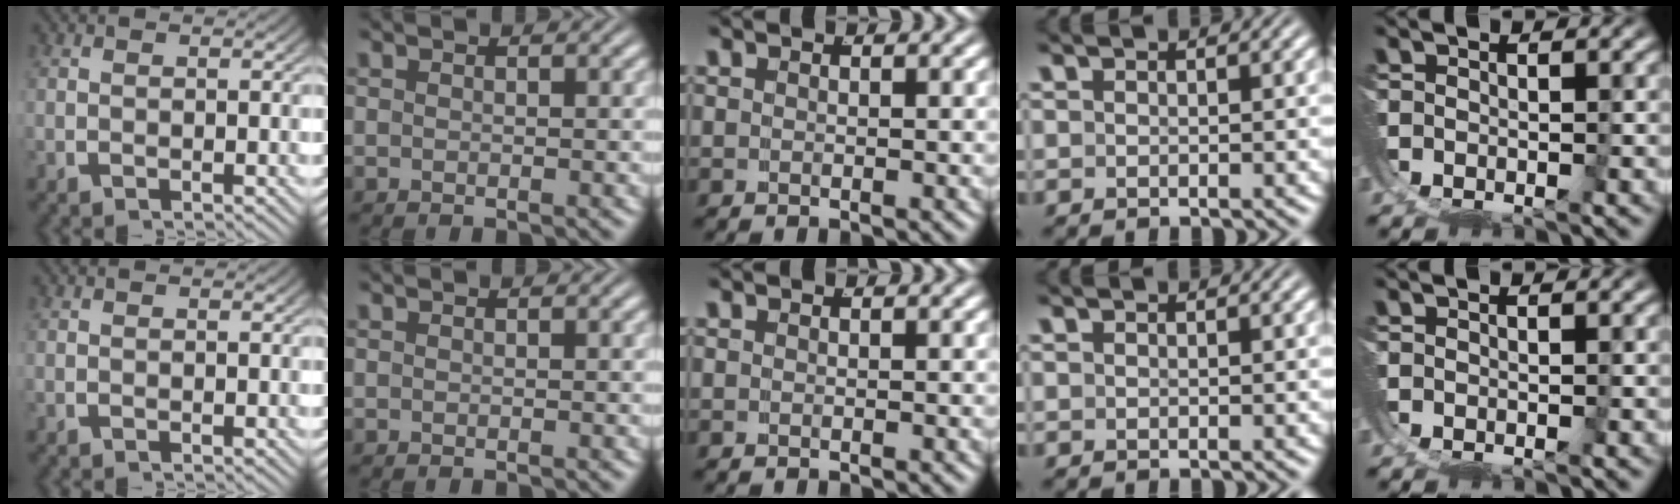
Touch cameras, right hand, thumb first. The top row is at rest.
{}